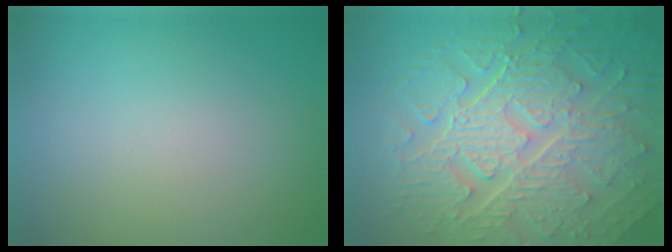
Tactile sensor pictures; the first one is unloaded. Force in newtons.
{"total": 10.6, "press": 7.0, "slide": 7.9}